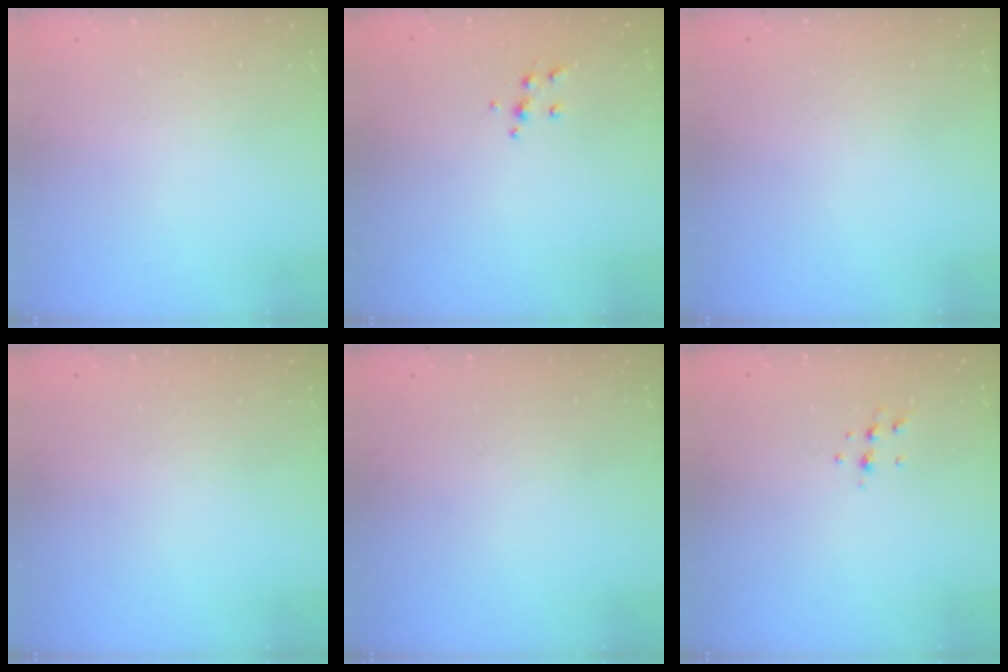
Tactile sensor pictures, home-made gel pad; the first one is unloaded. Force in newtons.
{"total": 5.2, "press": 5.0, "slide": 1.1}
{"total": 0.0}
{"total": 0.0}
{"total": 0.0}
{"total": 5.3, "press": 5.2, "slide": 1.4}